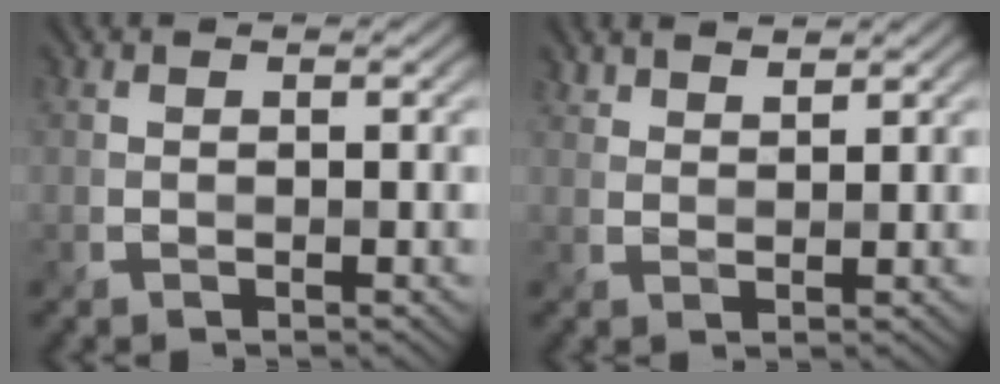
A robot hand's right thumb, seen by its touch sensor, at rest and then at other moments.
{"total": 2.6, "force": [2.4, 0.6, 0.9], "torque": [-0.019, -0.001, 0.049]}